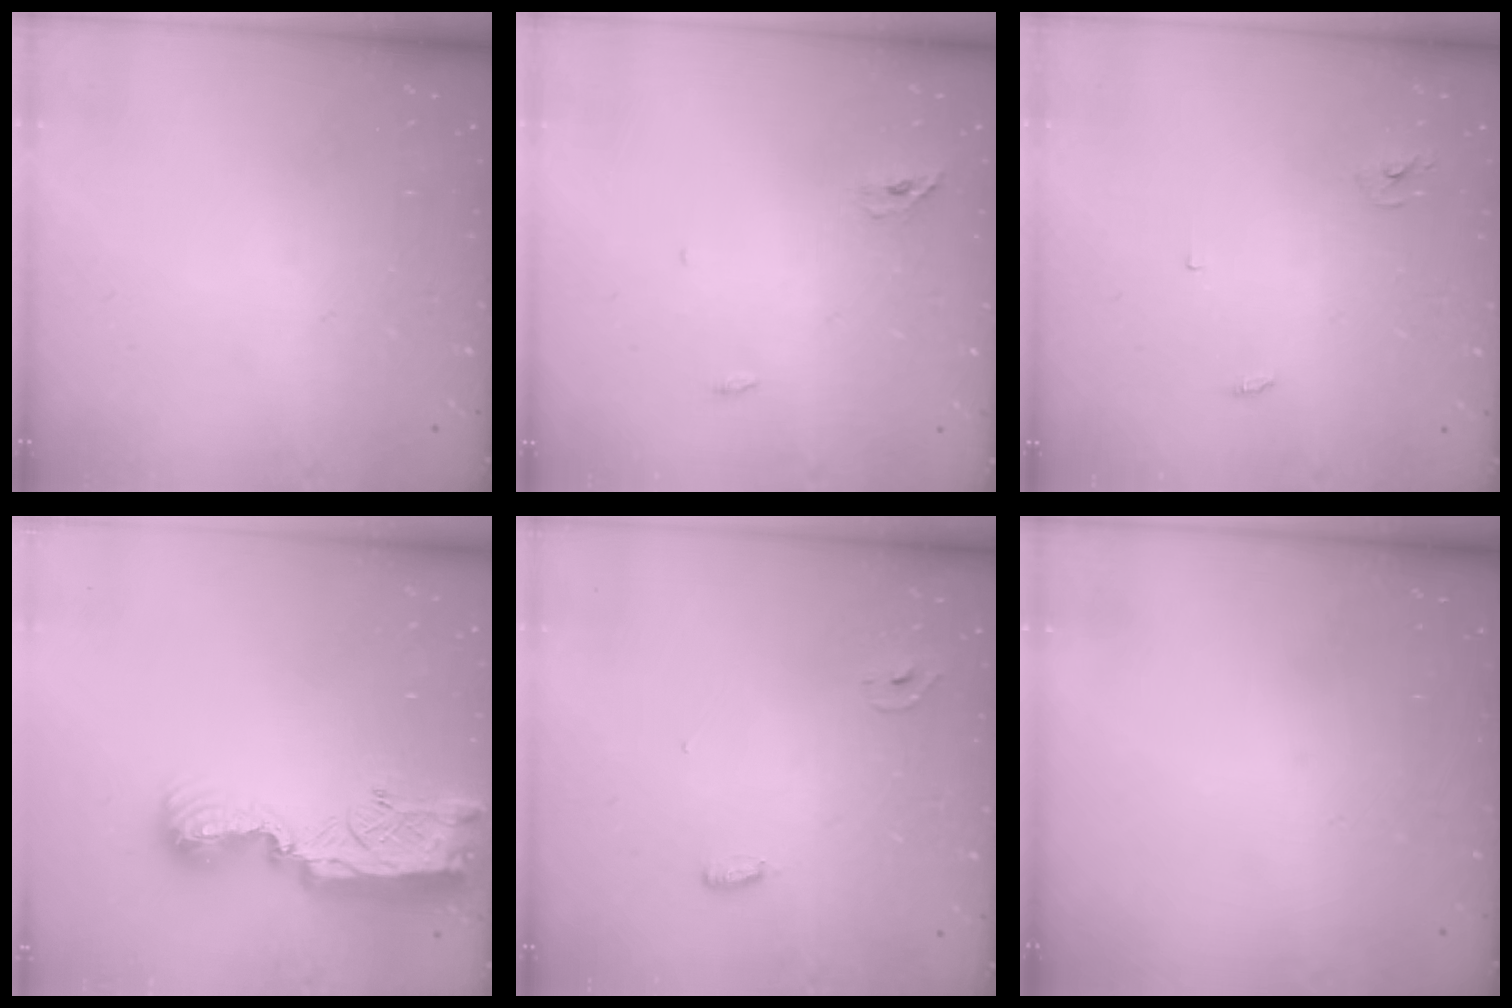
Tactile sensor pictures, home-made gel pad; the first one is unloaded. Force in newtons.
{"total": 2.1, "press": 1.9, "slide": 1.0}
{"total": 2.5, "press": 2.5, "slide": 0.2}
{"total": 13.5, "press": 13.5, "slide": 0.6}
{"total": 3.4, "press": 3.1, "slide": 1.3}
{"total": 0.0}